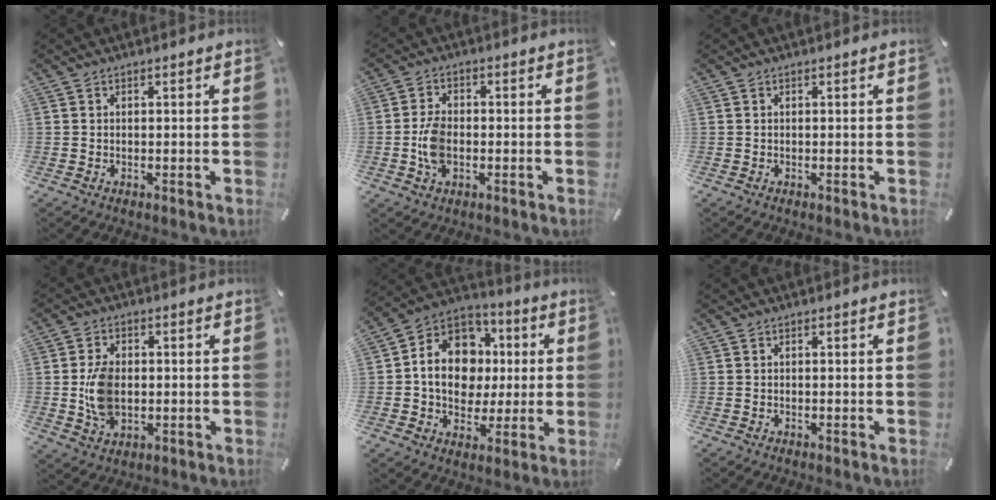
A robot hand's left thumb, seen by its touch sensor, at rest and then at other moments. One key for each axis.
{"total": 5.8, "fx": -1.2, "fy": 3.7, "fz": 4.3, "tx": -0.102, "ty": 0.000, "tz": -0.025}
{"total": 0.0}
{"total": 8.2, "fx": -0.3, "fy": 5.7, "fz": 5.9, "tx": -0.132, "ty": -0.002, "tz": -0.008}
{"total": 14.2, "fx": -0.1, "fy": 12.1, "fz": 7.4, "tx": -0.147, "ty": 0.002, "tz": 0.002}
{"total": 0.0}